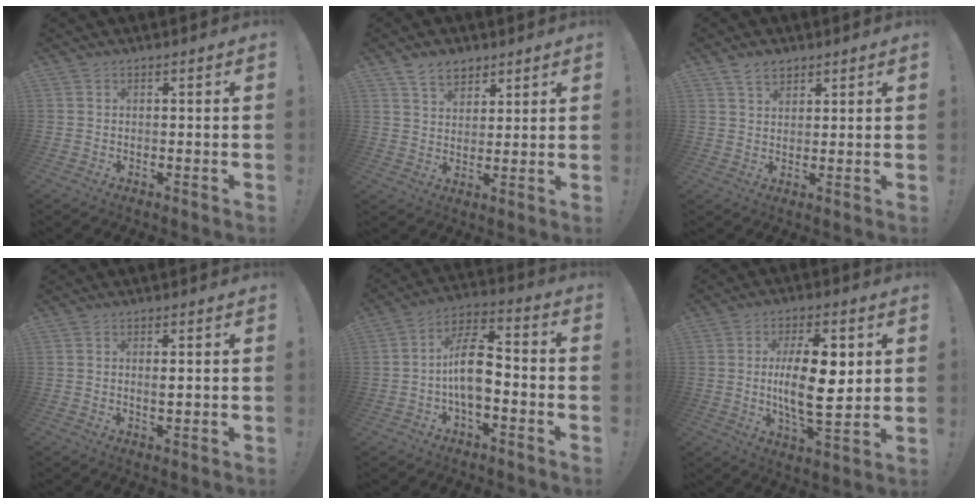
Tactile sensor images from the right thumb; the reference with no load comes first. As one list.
[{"total": 7.5, "force": [5.1, 4.8, 2.7], "torque": [-0.047, -0.022, 0.098]}, {"total": 4.3, "force": [3.0, 2.6, 1.7], "torque": [-0.025, -0.012, 0.055]}, {"total": 1.7, "force": [0.3, 0.3, 1.7], "torque": [-0.023, -0.006, 0.002]}, {"total": 12.8, "force": [-2.2, 7.1, 10.4], "torque": [-0.191, 0.018, -0.042]}, {"total": 16.4, "force": [1.7, 6.3, 15.0], "torque": [-0.256, -0.013, 0.014]}]